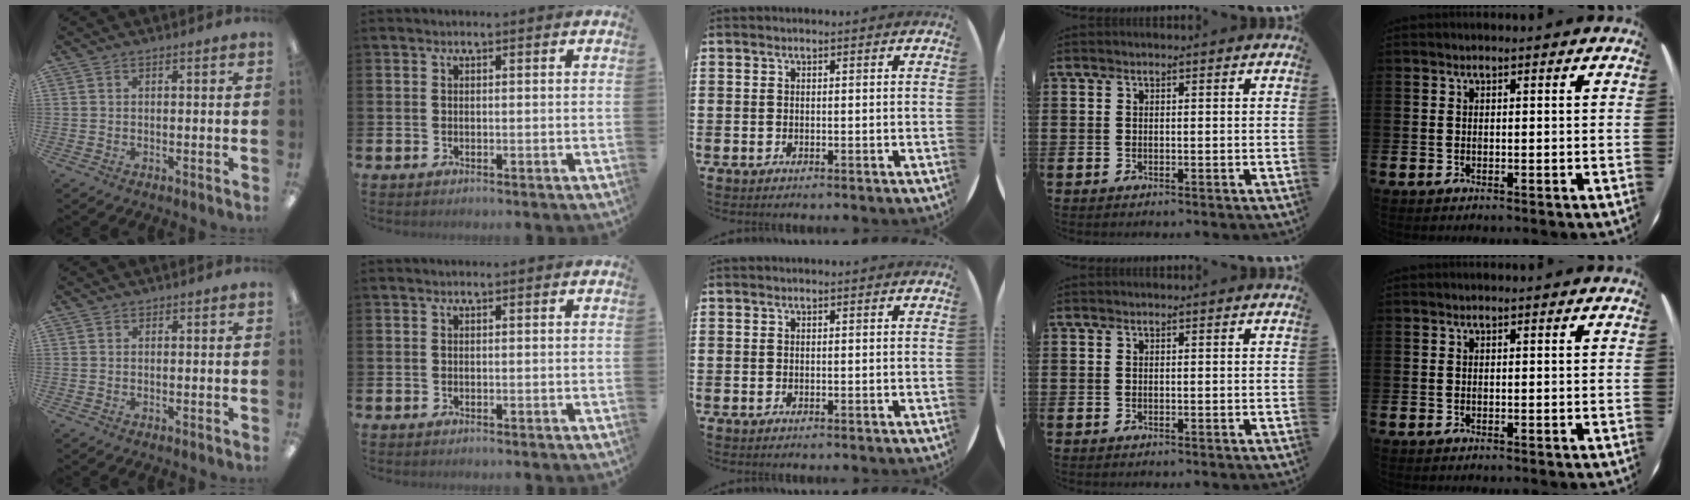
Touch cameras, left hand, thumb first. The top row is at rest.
{}